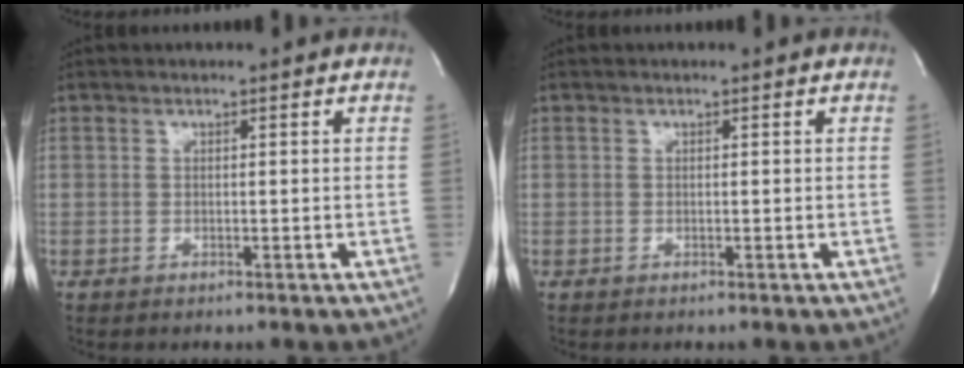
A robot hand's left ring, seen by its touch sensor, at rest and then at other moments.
{"total": 0.0}